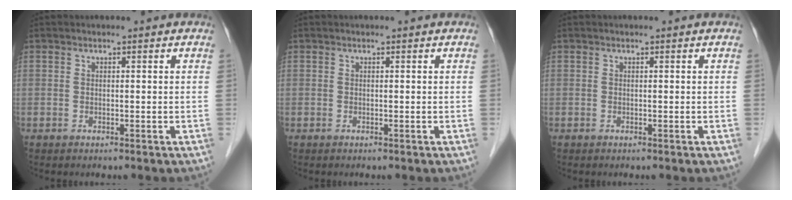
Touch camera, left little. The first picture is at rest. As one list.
[{"total": 0.0}, {"total": 0.0}]